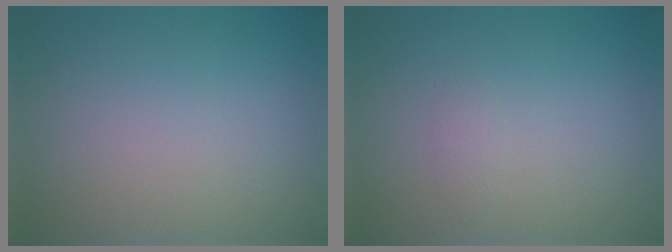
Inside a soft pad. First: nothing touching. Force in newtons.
{"total": 0.7, "press": 0.7, "slide": 0.0}